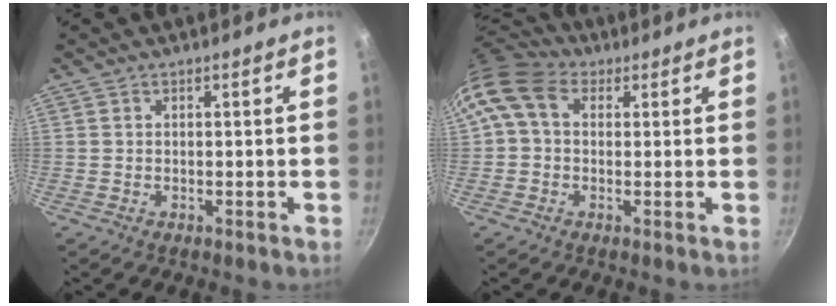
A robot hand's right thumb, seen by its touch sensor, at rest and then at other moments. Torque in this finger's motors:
{"motor_torque": [1.32, 1.90, 0.67, -0.59, 0.41]}